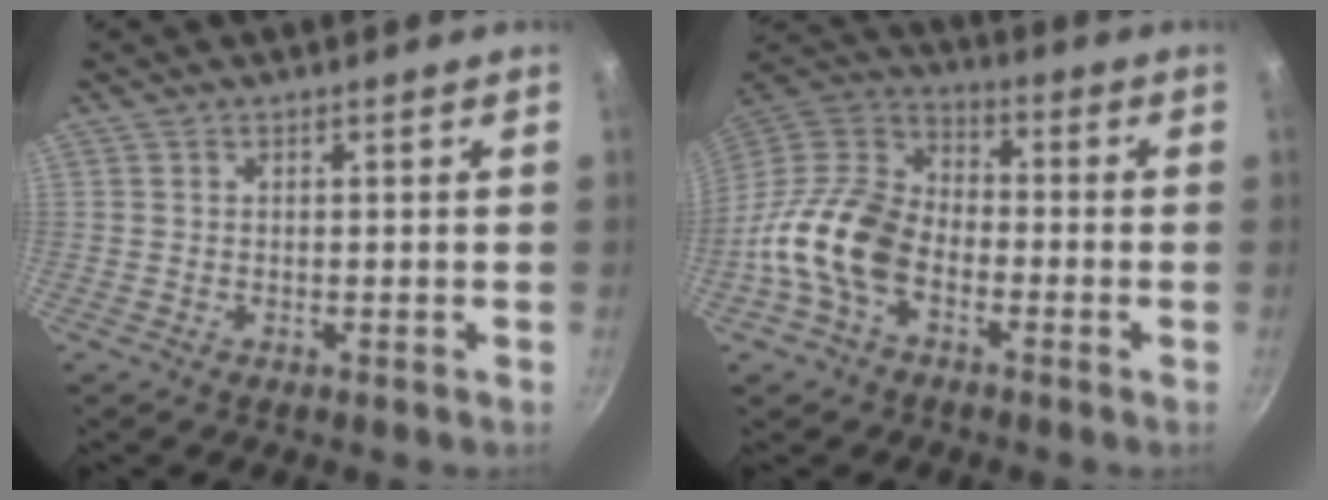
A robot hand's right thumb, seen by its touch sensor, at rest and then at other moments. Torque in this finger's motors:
{"motor_torque": [2.12, 2.01, 1.26, -1.18, 0.43]}